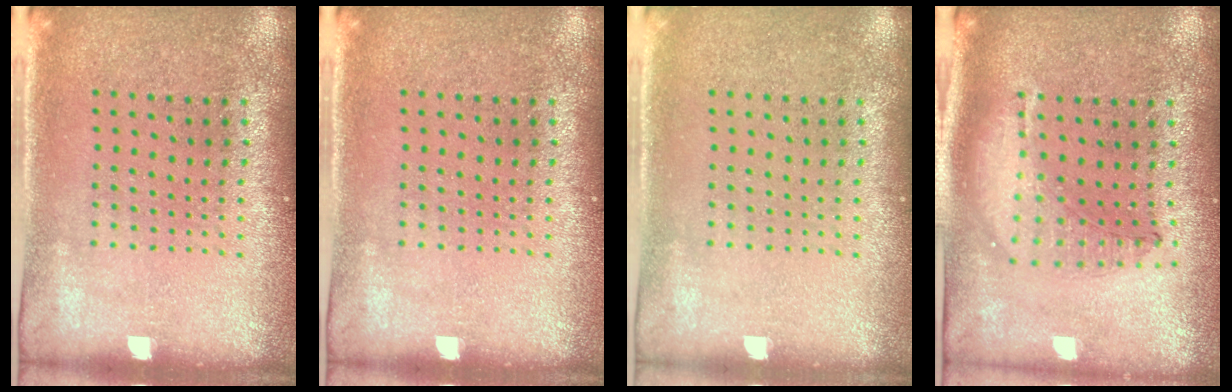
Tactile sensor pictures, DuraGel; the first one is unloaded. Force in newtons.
{"total": 0.0}
{"total": 0.0}
{"total": 1.2, "press": 1.1, "slide": 0.3}